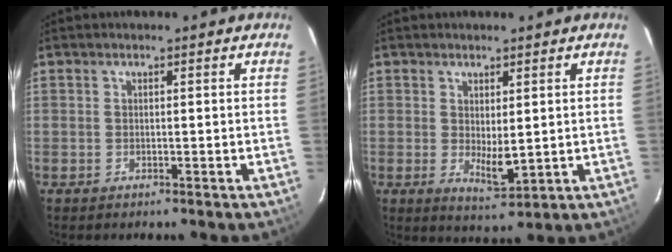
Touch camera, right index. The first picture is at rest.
{"total": 4.7, "force": [0.2, 2.0, 4.2], "torque": [-0.066, -0.012, 0.011]}